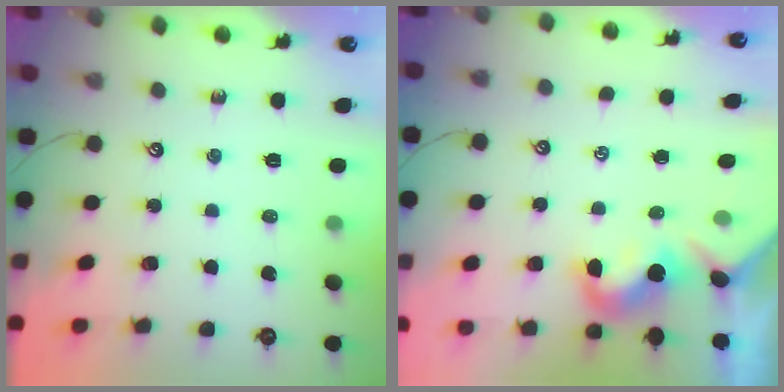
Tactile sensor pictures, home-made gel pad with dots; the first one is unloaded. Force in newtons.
{"total": 1.9, "press": 1.8, "slide": 0.6}